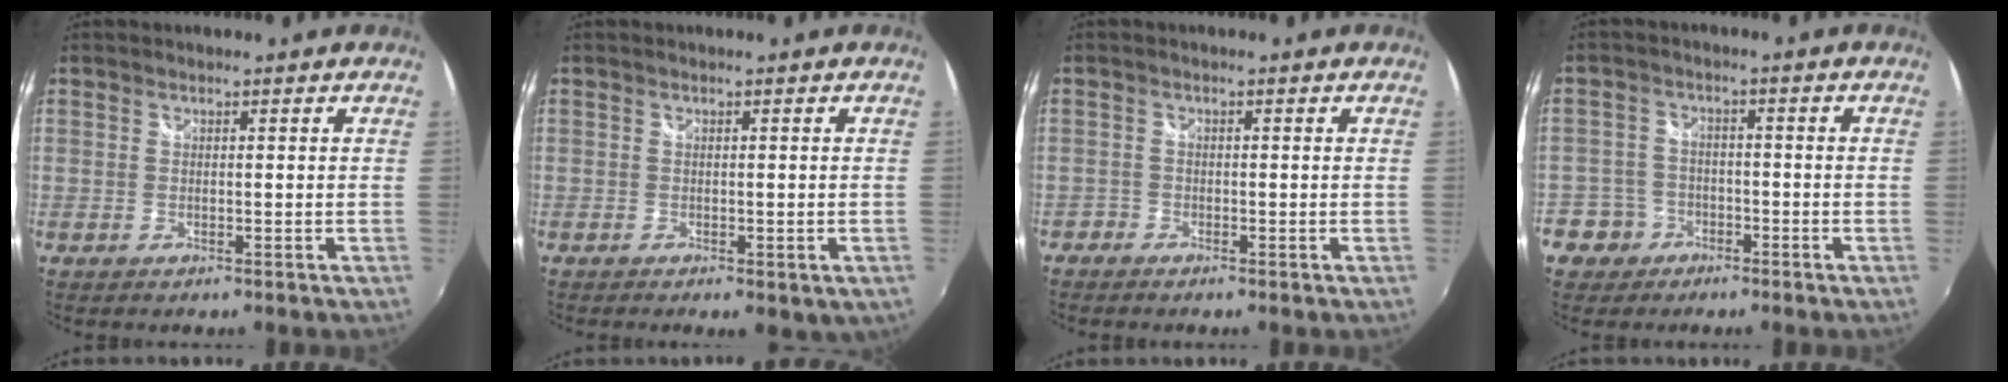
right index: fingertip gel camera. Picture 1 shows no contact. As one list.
[{"total": 4.2, "force": [-2.0, 1.6, 3.3], "torque": [-0.051, -0.021, -0.021]}, {"total": 1.6, "force": [-1.3, 0.8, 0.2], "torque": [-0.010, -0.004, -0.029]}, {"total": 6.2, "force": [-3.2, 5.2, 0.8], "torque": [-0.031, 0.018, -0.059]}]